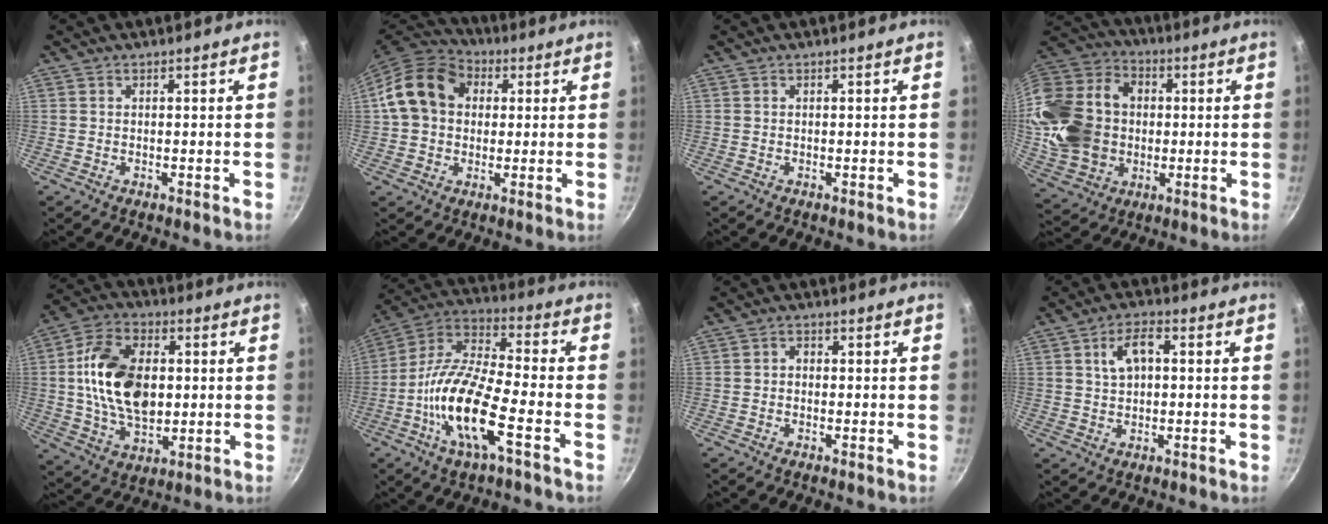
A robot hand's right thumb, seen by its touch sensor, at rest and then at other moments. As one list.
[{"total": 14.3, "force": [2.9, 11.4, 8.2], "torque": [-0.126, 0.025, 0.035]}, {"total": 0.0}, {"total": 24.0, "force": [0.6, 18.8, 14.8], "torque": [-0.275, 0.034, 0.022]}, {"total": 17.8, "force": [1.4, 11.4, 13.6], "torque": [-0.225, 0.006, 0.019]}, {"total": 16.5, "force": [-6.1, 5.0, 14.5], "torque": [-0.283, 0.037, -0.135]}, {"total": 1.6, "force": [-0.2, 1.3, 0.9], "torque": [-0.014, 0.009, -0.006]}, {"total": 6.1, "force": [1.2, 3.4, 4.9], "torque": [-0.075, 0.015, 0.021]}]